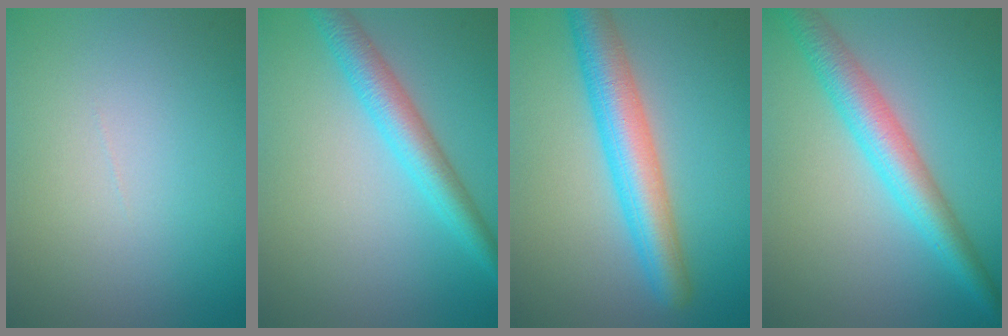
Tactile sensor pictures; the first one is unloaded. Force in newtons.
{"total": 4.0, "press": 4.0, "slide": 0.1}
{"total": 6.1, "press": 6.1, "slide": 0.2}
{"total": 5.0, "press": 5.0, "slide": 0.3}